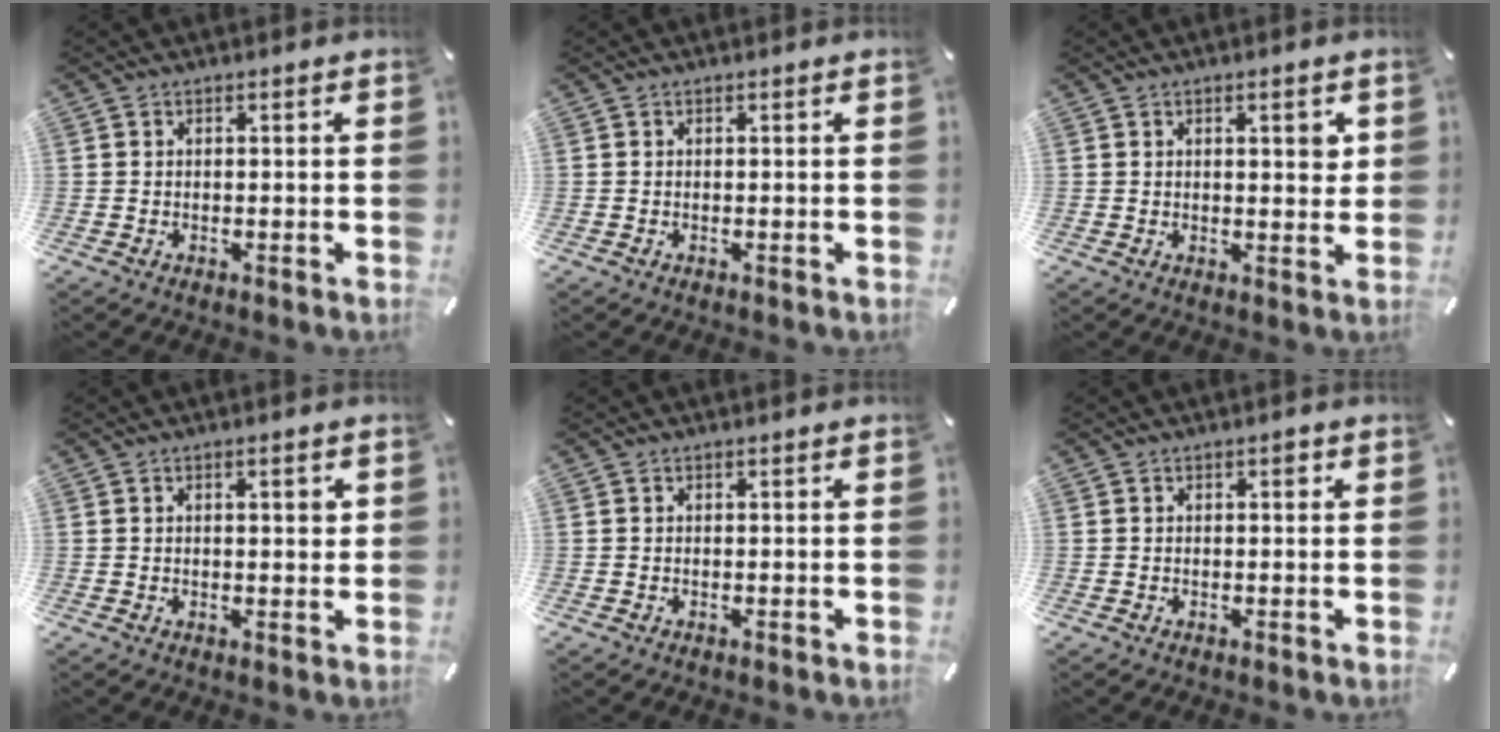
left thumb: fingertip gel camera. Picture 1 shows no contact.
{"total": 0.0}
{"total": 4.0, "force": [1.5, 1.6, 3.4], "torque": [-0.046, -0.005, 0.018]}
{"total": 2.5, "force": [0.8, 0.9, 2.2], "torque": [-0.027, 0.000, 0.006]}
{"total": 0.0}
{"total": 1.2, "force": [0.3, 0.7, 1.0], "torque": [-0.011, 0.003, 0.001]}